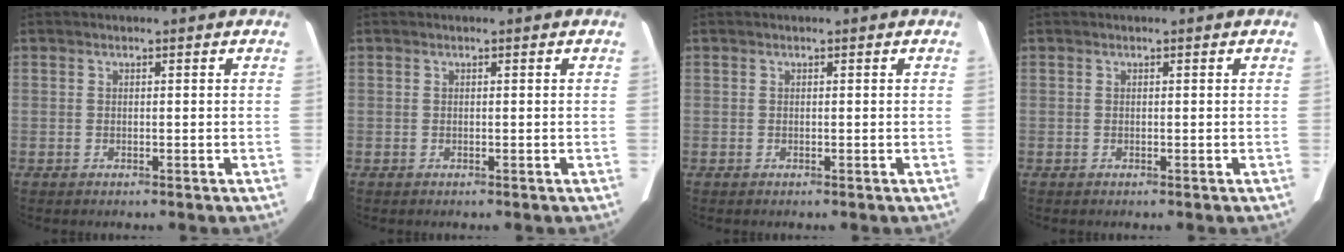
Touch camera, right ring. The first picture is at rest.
{"total": 0.0}
{"total": 0.0}
{"total": 0.0}